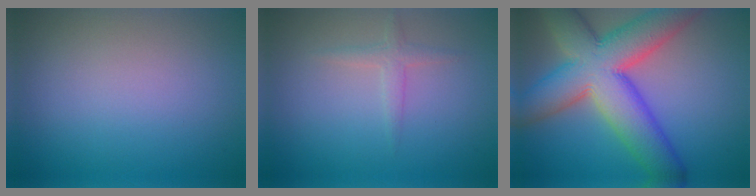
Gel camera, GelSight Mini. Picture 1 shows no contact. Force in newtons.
{"total": 1.5, "press": 1.5, "slide": 0.1}
{"total": 12.5, "press": 12.4, "slide": 1.2}